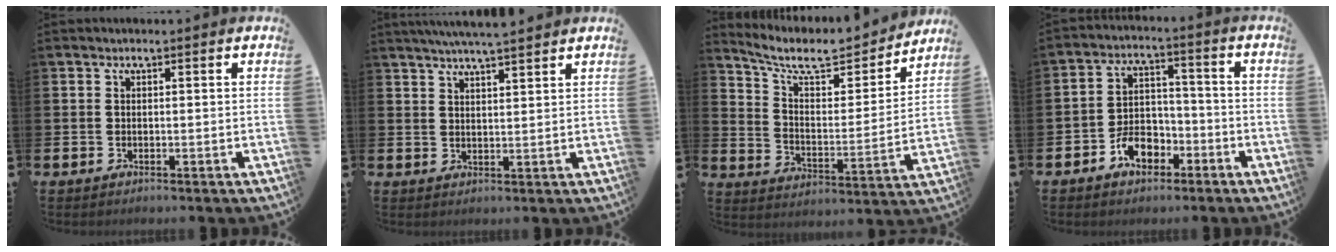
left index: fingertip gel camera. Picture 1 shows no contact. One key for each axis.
{"total": 4.9, "fx": 4.7, "fy": -0.1, "fz": 1.4, "tx": -0.030, "ty": -0.018, "tz": 0.083}
{"total": 8.3, "fx": 7.2, "fy": 2.6, "fz": 3.2, "tx": -0.094, "ty": -0.053, "tz": 0.120}
{"total": 5.8, "fx": -3.4, "fy": 3.8, "fz": 2.8, "tx": -0.055, "ty": 0.022, "tz": -0.063}